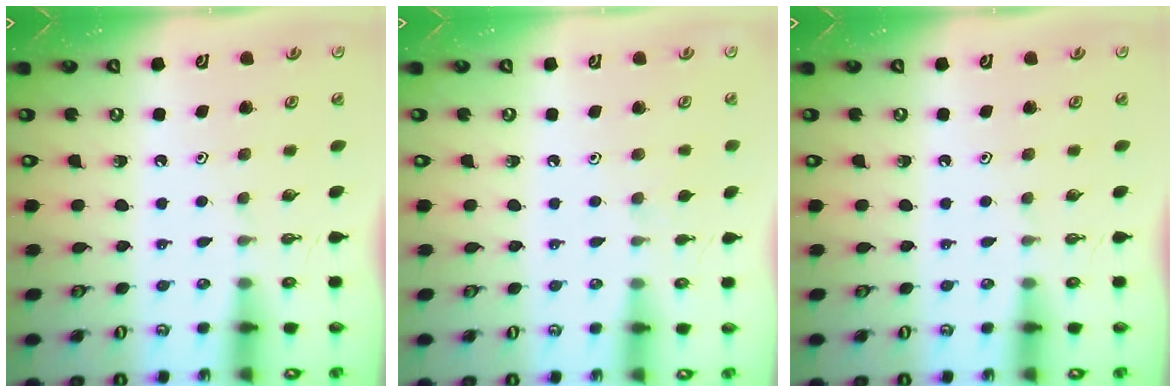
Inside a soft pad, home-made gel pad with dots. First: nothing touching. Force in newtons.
{"total": 2.7, "press": 2.6, "slide": 0.5}
{"total": 0.0}